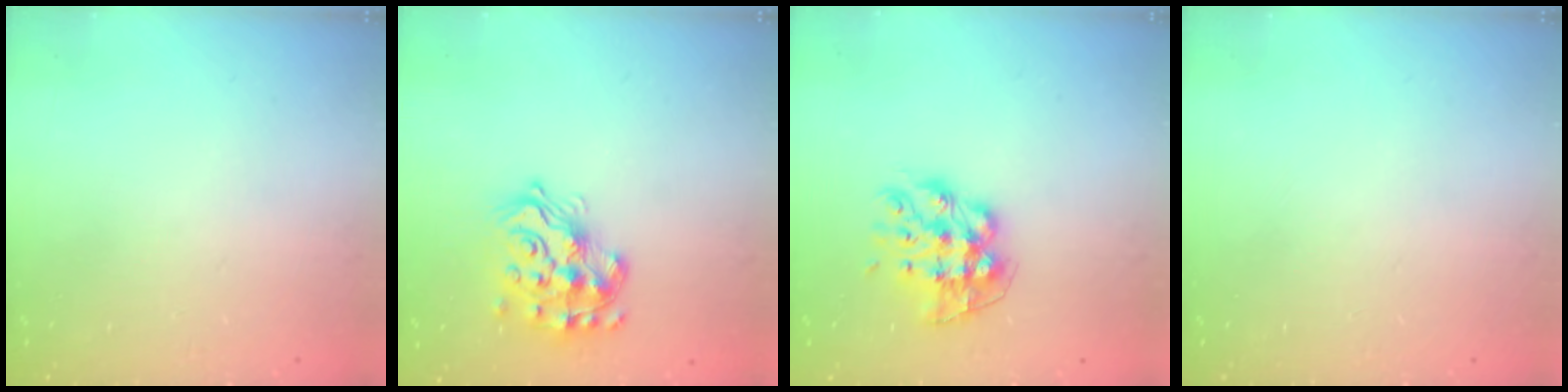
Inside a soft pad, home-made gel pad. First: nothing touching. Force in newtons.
{"total": 16.9, "press": 16.9, "slide": 1.4}
{"total": 9.9, "press": 9.9, "slide": 0.6}
{"total": 0.0}